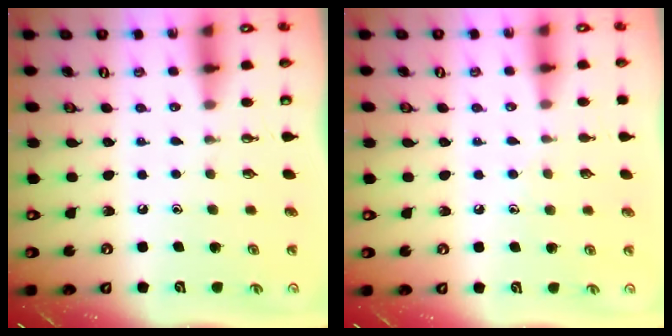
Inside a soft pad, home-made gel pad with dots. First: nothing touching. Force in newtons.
{"total": 5.0, "press": 4.9, "slide": 0.6}